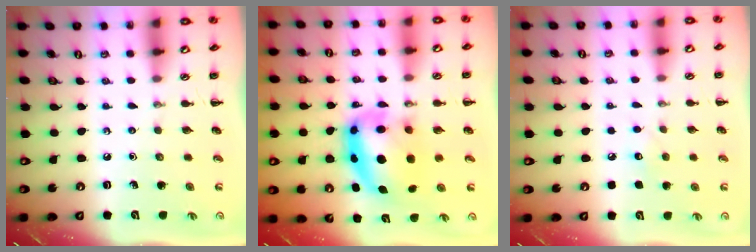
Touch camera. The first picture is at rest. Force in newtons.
{"total": 11.7, "press": 11.4, "slide": 2.7}
{"total": 5.5, "press": 5.4, "slide": 1.3}